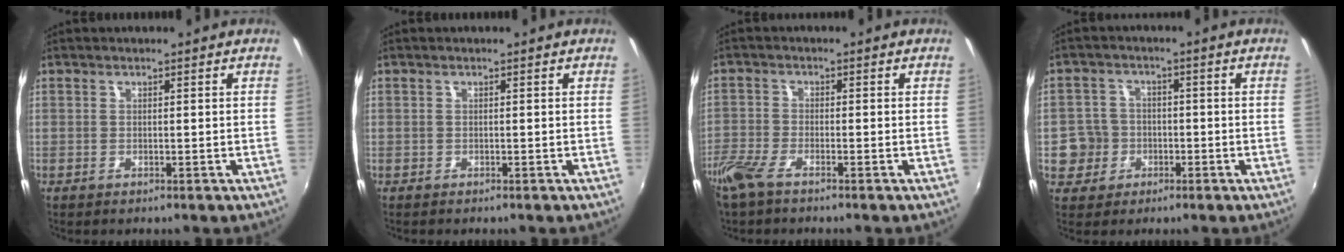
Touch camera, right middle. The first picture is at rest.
{"total": 0.7, "force": [0.0, -0.6, -0.3], "torque": [0.007, -0.005, -0.001]}
{"total": 5.3, "force": [-4.1, 1.4, 3.0], "torque": [-0.083, -0.012, -0.087]}
{"total": 4.9, "force": [-1.3, 4.7, 0.8], "torque": [-0.022, 0.011, -0.020]}